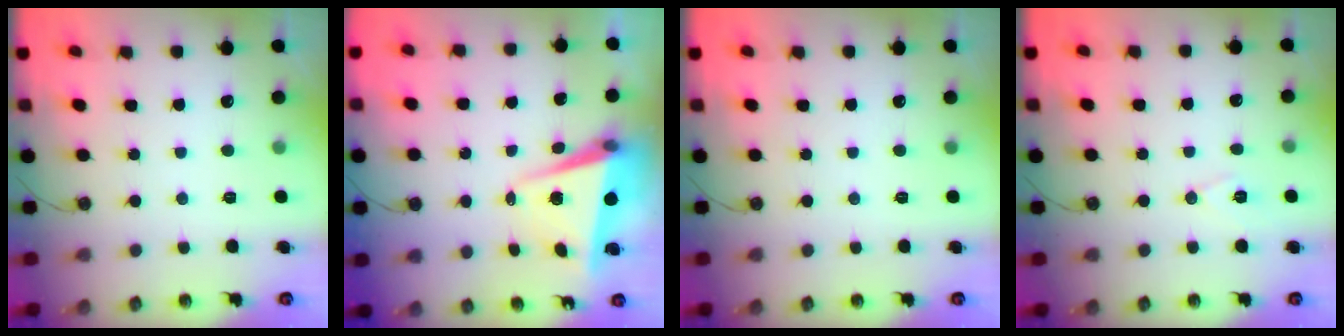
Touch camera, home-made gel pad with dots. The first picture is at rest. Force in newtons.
{"total": 5.8, "press": 5.5, "slide": 1.8}
{"total": 0.0}
{"total": 8.2, "press": 7.0, "slide": 4.3}